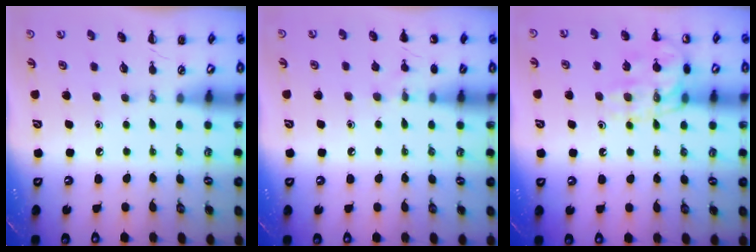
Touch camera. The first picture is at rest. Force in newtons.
{"total": 6.7, "press": 6.4, "slide": 1.9}
{"total": 13.4, "press": 13.3, "slide": 1.4}